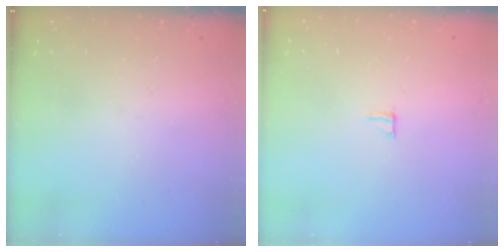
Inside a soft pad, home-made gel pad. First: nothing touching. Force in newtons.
{"total": 4.3, "press": 4.3, "slide": 0.3}